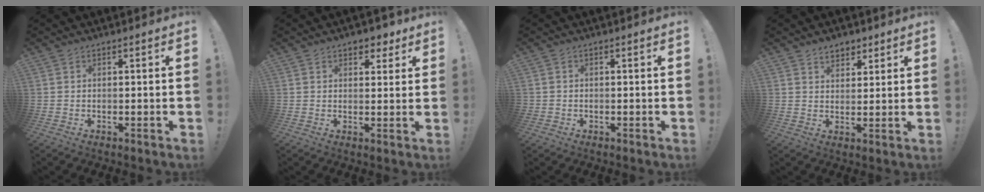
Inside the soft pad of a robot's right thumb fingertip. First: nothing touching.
{"total": 4.6, "force": [3.1, 2.9, 1.8], "torque": [-0.003, -0.018, 0.051]}
{"total": 1.2, "force": [-0.3, 1.2, 0.1], "torque": [-0.006, 0.006, -0.004]}
{"total": 4.7, "force": [3.5, 3.0, 0.9], "torque": [0.002, -0.024, 0.061]}